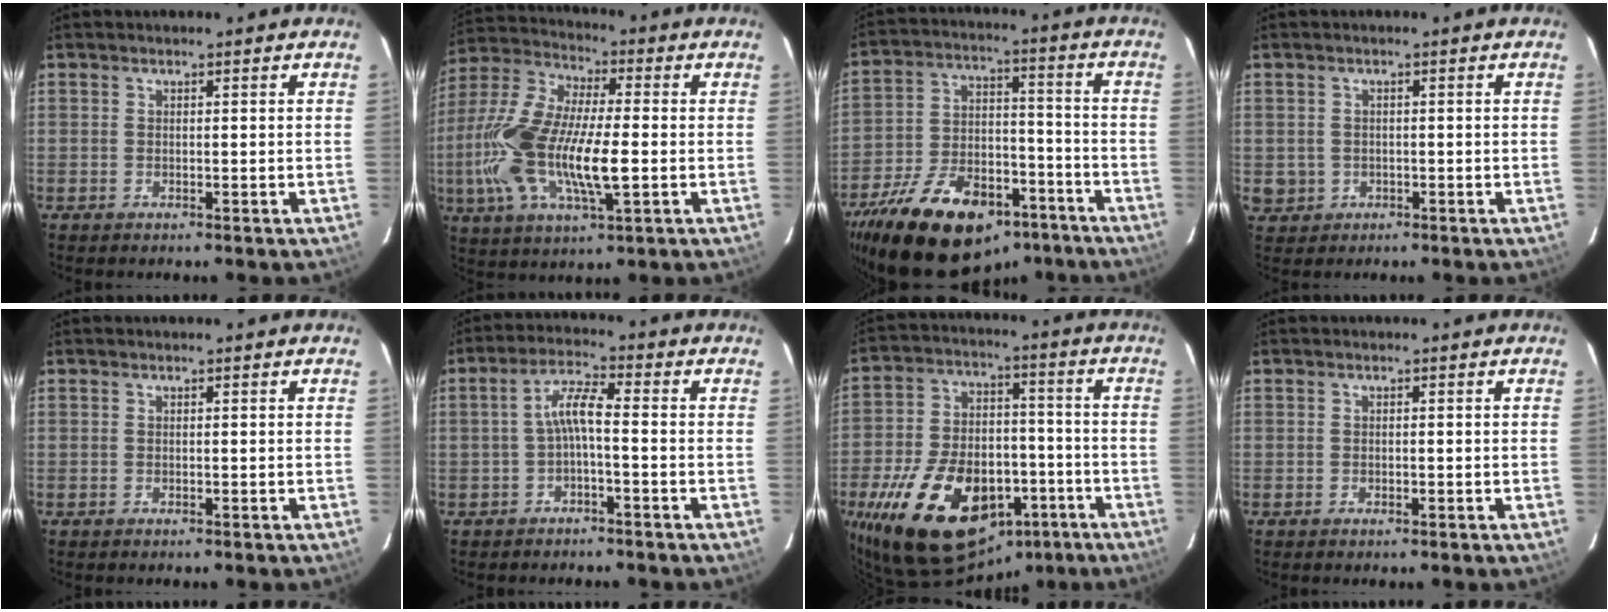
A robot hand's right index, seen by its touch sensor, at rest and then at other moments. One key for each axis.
{"total": 19.8, "fx": -3.1, "fy": 6.6, "fz": 18.4, "tx": -0.380, "ty": -0.005, "tz": -0.066}
{"total": 25.8, "fx": -17.8, "fy": 12.5, "fz": 13.8, "tx": -0.274, "ty": -0.001, "tz": -0.267}
{"total": 3.4, "fx": -0.6, "fy": 3.3, "fz": 0.7, "tx": -0.022, "ty": 0.001, "tz": 0.003}
{"total": 0.0}
{"total": 4.7, "fx": -1.4, "fy": 0.7, "fz": 4.4, "tx": -0.096, "ty": 0.014, "tz": -0.027}
{"total": 27.7, "fx": -14.2, "fy": 15.9, "fz": 17.8, "tx": -0.357, "ty": 0.002, "tz": -0.203}
{"total": 0.8, "fx": -0.6, "fy": 0.4, "fz": 0.3, "tx": -0.007, "ty": 0.001, "tz": -0.009}